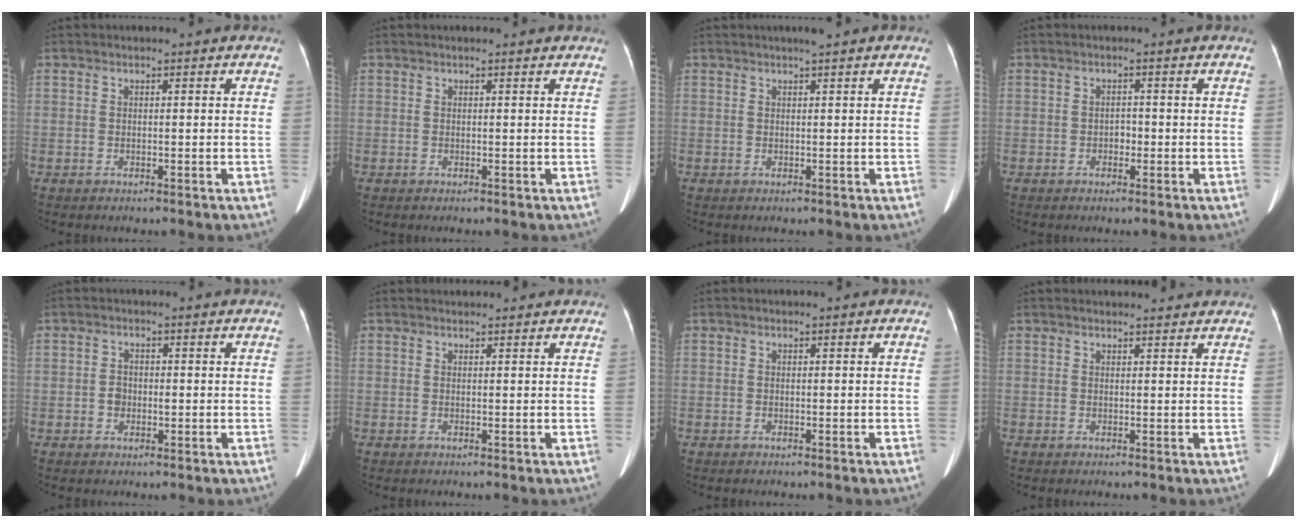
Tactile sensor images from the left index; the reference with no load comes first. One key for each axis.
{"total": 1.0, "fx": 1.0, "fy": 0.3, "fz": 0.1, "tx": -0.010, "ty": 0.016, "tz": 0.009}
{"total": 1.1, "fx": 0.8, "fy": -0.1, "fz": 0.7, "tx": -0.012, "ty": 0.006, "tz": 0.017}
{"total": 1.1, "fx": -0.4, "fy": 0.8, "fz": 0.7, "tx": -0.008, "ty": 0.004, "tz": -0.010}
{"total": 1.7, "fx": -0.2, "fy": 1.4, "fz": 0.9, "tx": -0.017, "ty": 0.006, "tz": -0.003}
{"total": 2.8, "fx": 2.7, "fy": 0.4, "fz": 0.3, "tx": -0.010, "ty": 0.020, "tz": 0.034}
{"total": 0.0}
{"total": 5.9, "fx": 5.6, "fy": 1.0, "fz": 1.3, "tx": -0.010, "ty": 0.025, "tz": 0.058}